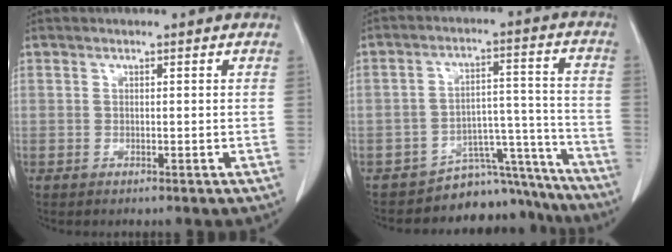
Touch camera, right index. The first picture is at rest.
{"total": 10.5, "force": [-9.9, 3.6, -0.5], "torque": [0.042, 0.083, -0.139]}